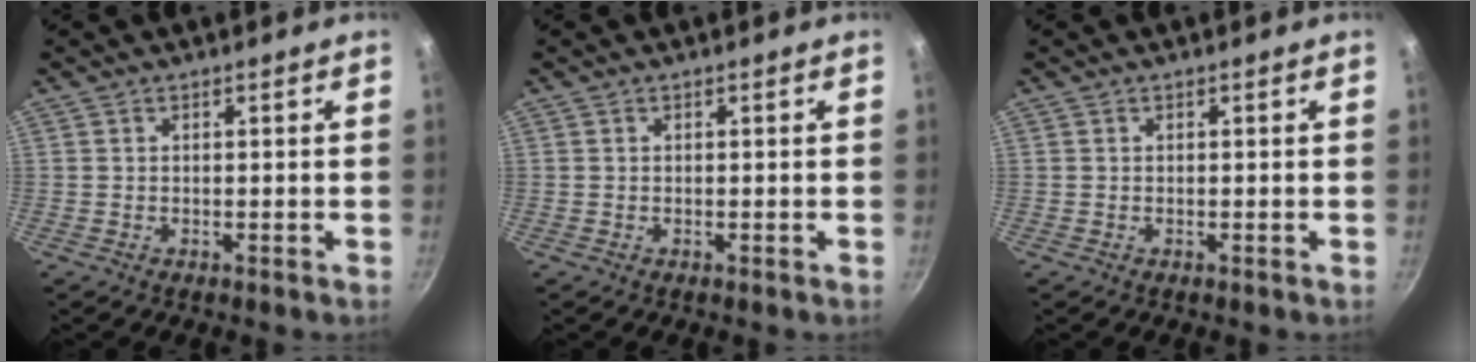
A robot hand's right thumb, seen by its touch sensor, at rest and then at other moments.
{"total": 0.0}
{"total": 0.0}